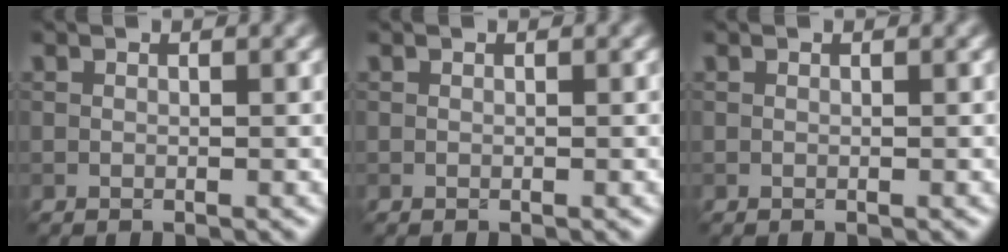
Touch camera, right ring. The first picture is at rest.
{"total": 0.0}
{"total": 0.0}